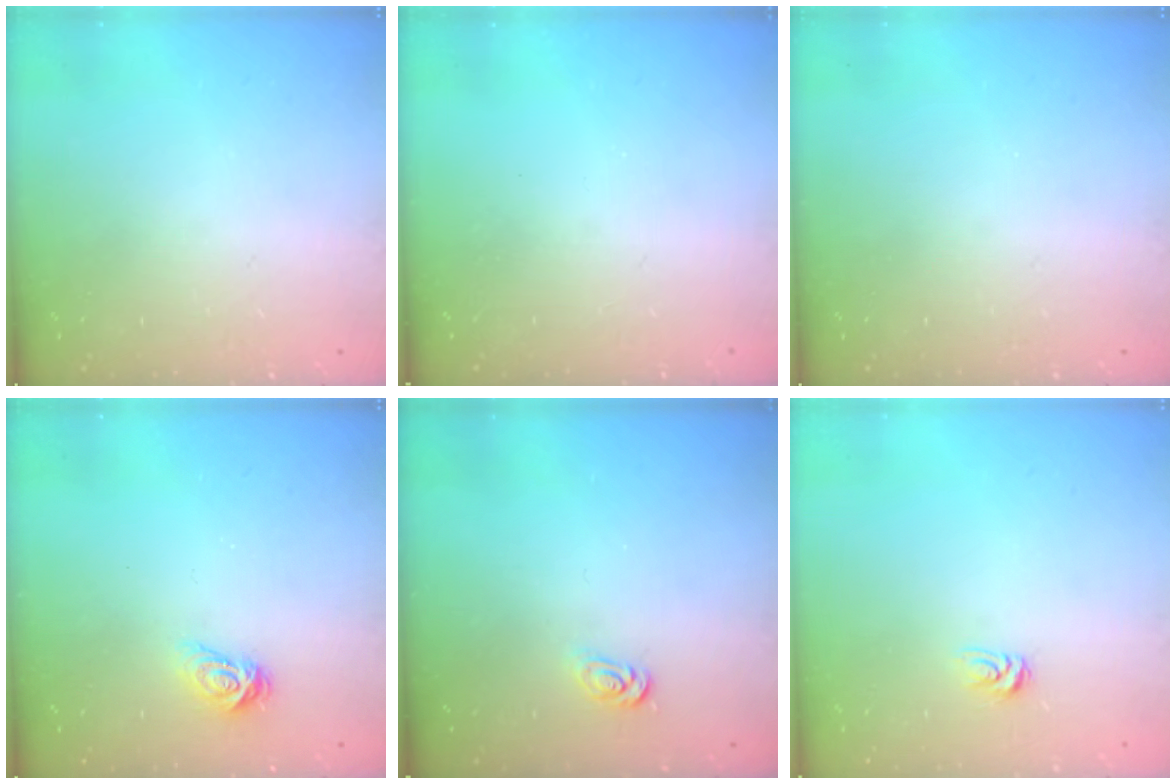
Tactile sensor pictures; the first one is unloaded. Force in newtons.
{"total": 0.0}
{"total": 0.0}
{"total": 4.5, "press": 4.5, "slide": 0.4}
{"total": 2.6, "press": 2.6, "slide": 0.4}
{"total": 3.8, "press": 3.8, "slide": 0.2}